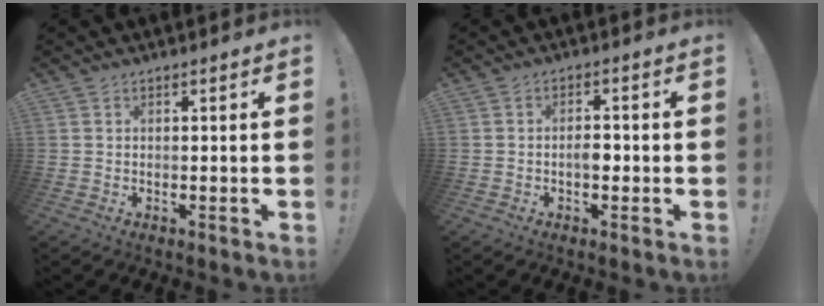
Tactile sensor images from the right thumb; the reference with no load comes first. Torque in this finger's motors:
{"motor_torque": [0.40, 0.20, 0.27, -0.34, 0.00]}